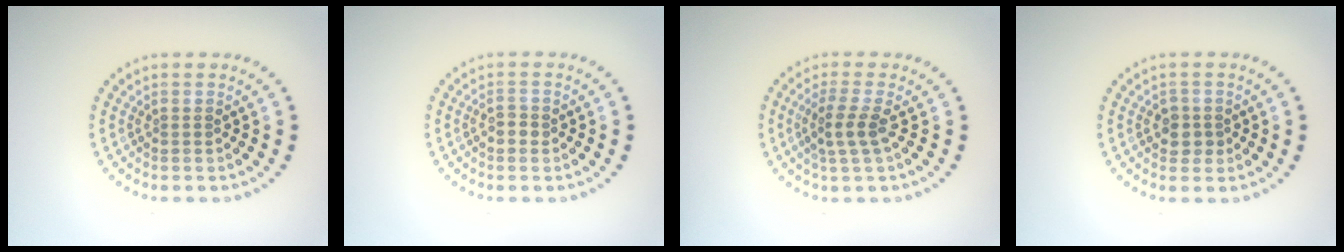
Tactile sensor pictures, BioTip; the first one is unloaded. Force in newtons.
{"total": 1.3, "press": 1.3, "slide": 0.1}
{"total": 2.4, "press": 2.0, "slide": 1.3}
{"total": 1.7, "press": 1.6, "slide": 0.5}